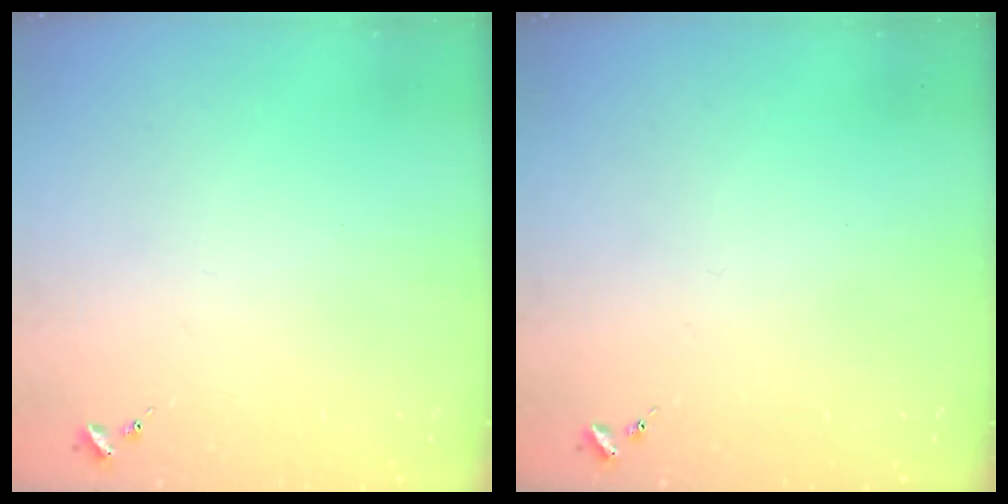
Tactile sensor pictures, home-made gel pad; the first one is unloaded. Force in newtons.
{"total": 0.0}